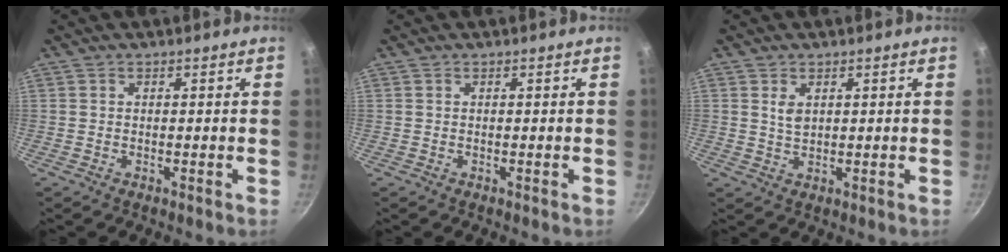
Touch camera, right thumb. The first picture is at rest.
{"total": 0.0}
{"total": 2.5, "force": [0.9, 1.5, 1.7], "torque": [-0.031, -0.009, 0.021]}